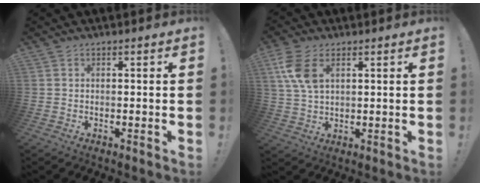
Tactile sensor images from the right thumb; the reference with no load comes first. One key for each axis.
{"total": 9.3, "fx": 3.6, "fy": 5.2, "fz": 6.9, "tx": -0.135, "ty": -0.009, "tz": 0.068}